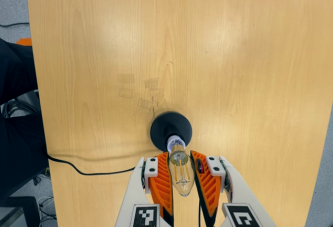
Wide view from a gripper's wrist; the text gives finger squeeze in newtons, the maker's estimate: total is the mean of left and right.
{"total": 21.5, "left": 22.9, "right": 20.0}